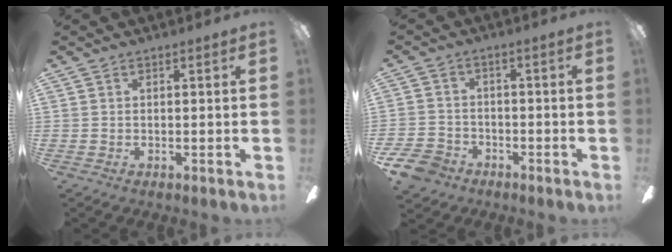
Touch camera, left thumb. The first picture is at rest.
{"total": 6.9, "force": [-4.5, 4.9, 2.1], "torque": [-0.059, 0.028, -0.087]}